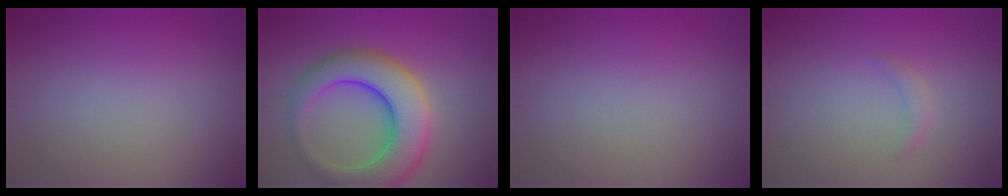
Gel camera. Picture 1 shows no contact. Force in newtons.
{"total": 9.5, "press": 9.5, "slide": 0.3}
{"total": 0.0}
{"total": 1.1, "press": 1.1, "slide": 0.1}